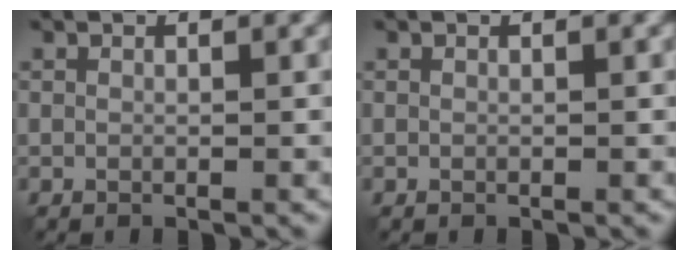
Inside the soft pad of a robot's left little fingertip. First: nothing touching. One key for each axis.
{"total": 0.0}